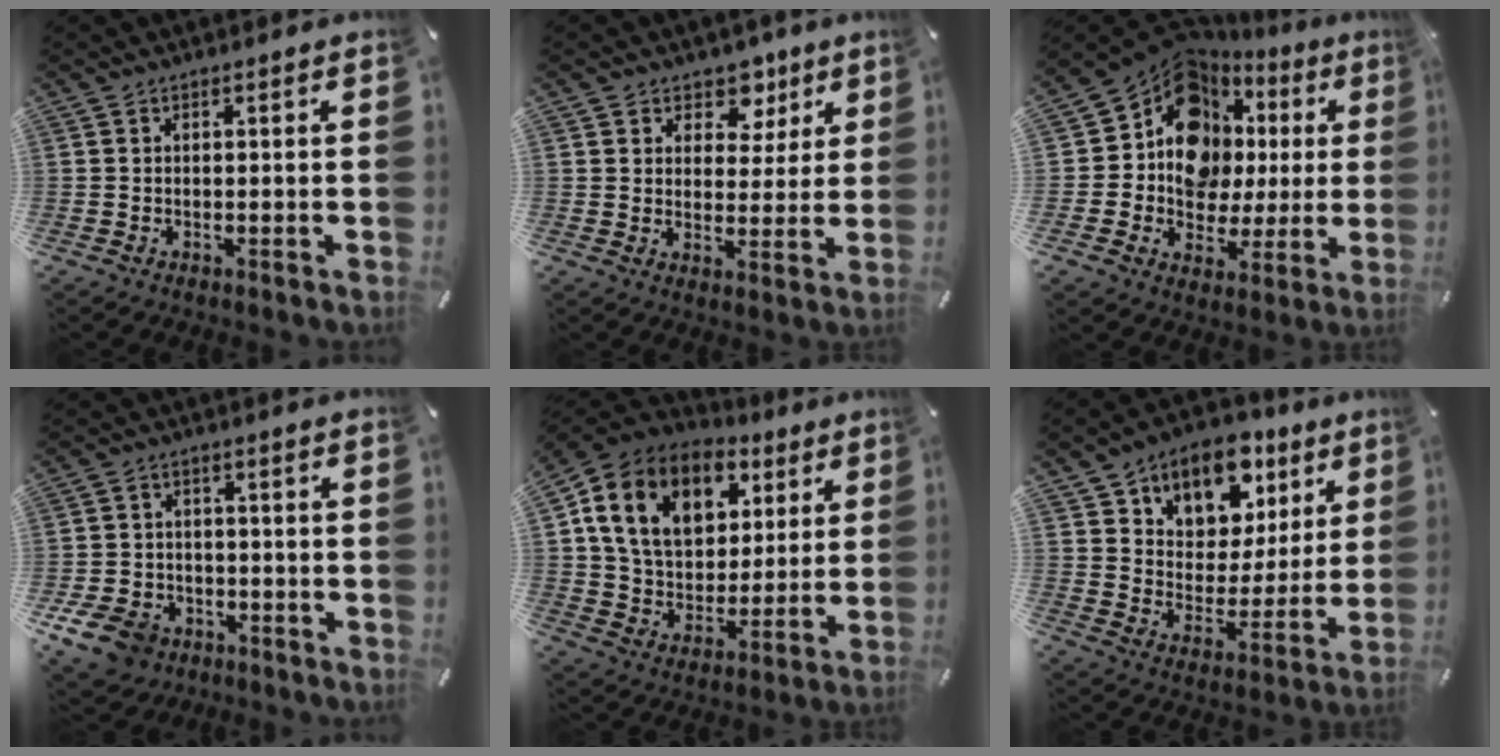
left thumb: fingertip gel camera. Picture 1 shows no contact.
{"total": 7.6, "force": [4.2, 6.2, 1.6], "torque": [-0.015, -0.032, 0.070]}
{"total": 14.6, "force": [5.5, 11.8, 6.7], "torque": [-0.129, -0.067, 0.099]}
{"total": 8.8, "force": [-4.9, 6.6, 3.2], "torque": [-0.083, 0.035, -0.092]}
{"total": 15.6, "force": [7.1, 11.6, 7.8], "torque": [-0.156, -0.016, 0.135]}
{"total": 10.8, "force": [7.2, 7.6, 2.6], "torque": [-0.038, -0.070, 0.129]}